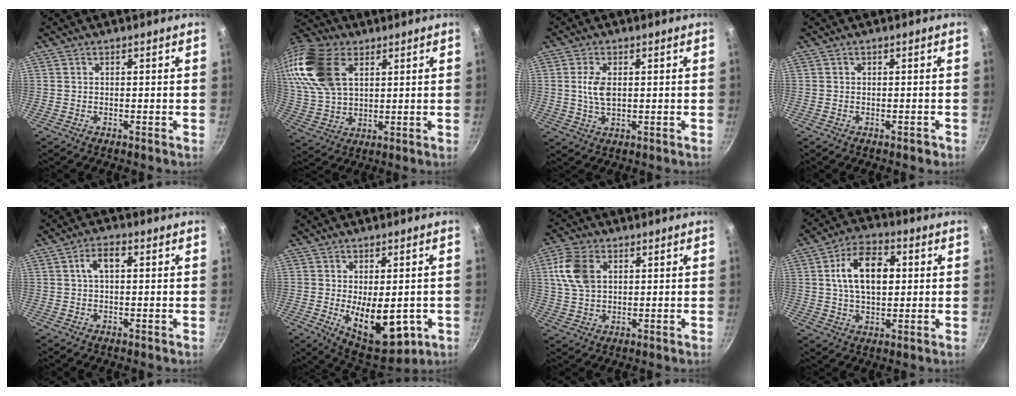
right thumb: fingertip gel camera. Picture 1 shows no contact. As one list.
[{"total": 19.3, "force": [7.4, 12.0, 13.2], "torque": [-0.272, -0.004, 0.145]}, {"total": 4.9, "force": [0.6, 2.6, 4.1], "torque": [-0.082, -0.003, 0.013]}, {"total": 0.9, "force": [-0.5, 0.6, 0.4], "torque": [0.003, 0.010, -0.002]}, {"total": 4.0, "force": [0.8, 2.1, 3.3], "torque": [-0.059, 0.011, 0.011]}, {"total": 13.8, "force": [-2.5, 7.3, 11.4], "torque": [-0.130, -0.019, -0.014]}, {"total": 9.4, "force": [2.6, 6.2, 6.5], "torque": [-0.119, 0.004, 0.048]}, {"total": 12.7, "force": [2.2, 7.8, 9.8], "torque": [-0.148, 0.011, 0.031]}]